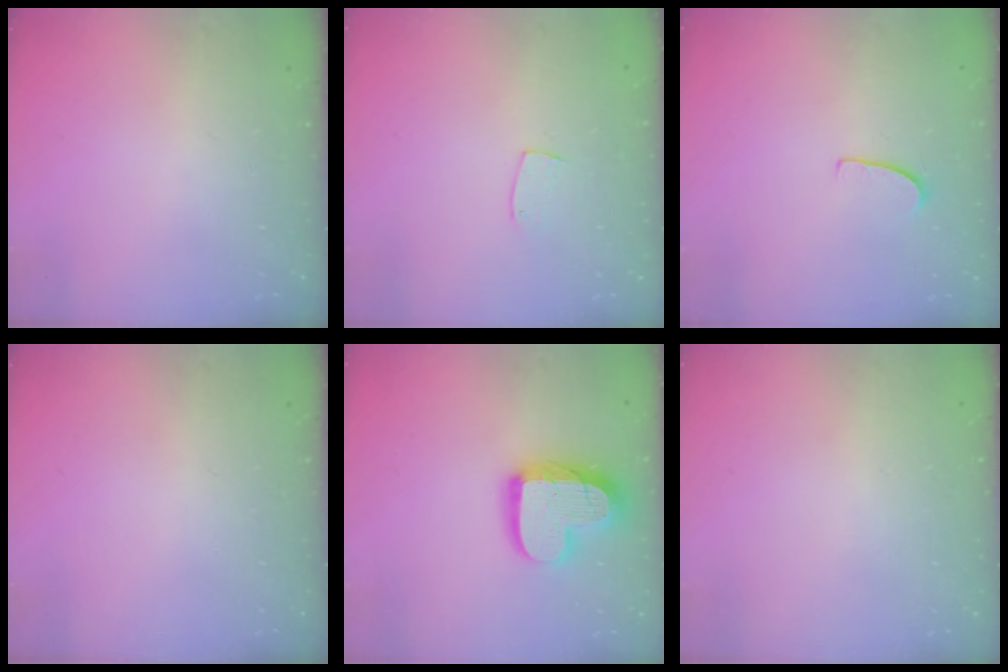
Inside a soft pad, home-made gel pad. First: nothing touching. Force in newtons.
{"total": 3.7, "press": 3.7, "slide": 0.2}
{"total": 5.7, "press": 5.7, "slide": 0.3}
{"total": 0.0}
{"total": 18.3, "press": 18.2, "slide": 1.9}
{"total": 0.0}